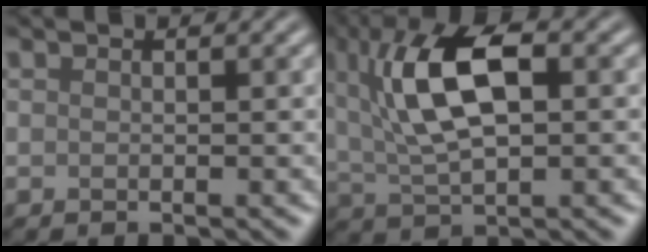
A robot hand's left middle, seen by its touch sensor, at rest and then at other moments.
{"total": 8.5, "force": [1.9, 3.7, 7.4], "torque": [-0.142, 0.013, 0.029]}